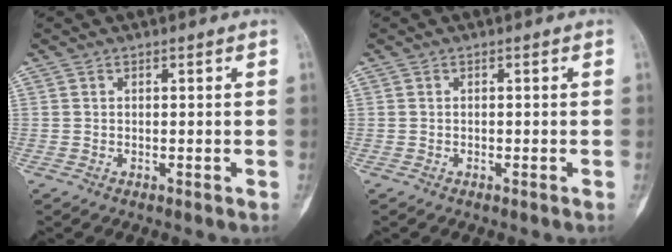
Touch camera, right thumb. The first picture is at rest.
{"total": 0.0}